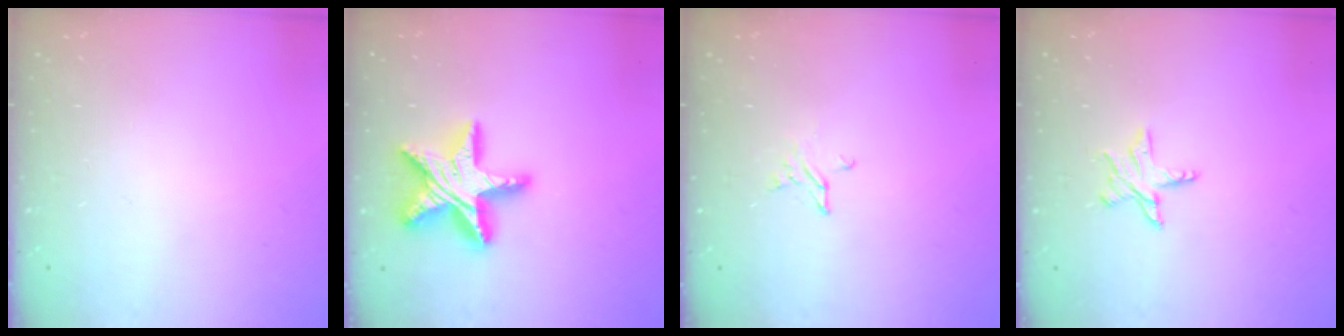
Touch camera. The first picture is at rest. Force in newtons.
{"total": 19.1, "press": 19.0, "slide": 1.7}
{"total": 2.3, "press": 2.2, "slide": 0.2}
{"total": 6.7, "press": 6.6, "slide": 0.6}